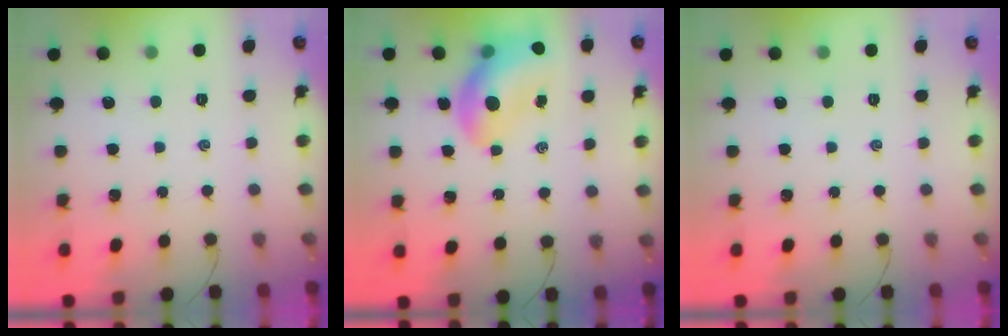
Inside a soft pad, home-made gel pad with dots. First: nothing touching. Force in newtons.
{"total": 13.7, "press": 13.0, "slide": 4.2}
{"total": 0.0}